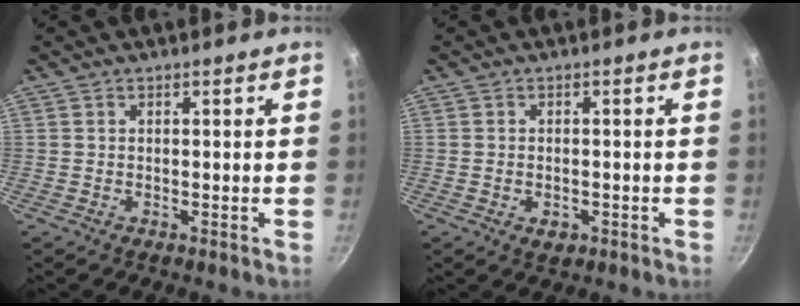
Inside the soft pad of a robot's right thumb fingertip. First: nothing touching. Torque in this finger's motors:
{"motor_torque": [-0.47, -0.06, -0.54, 0.01, 0.11]}